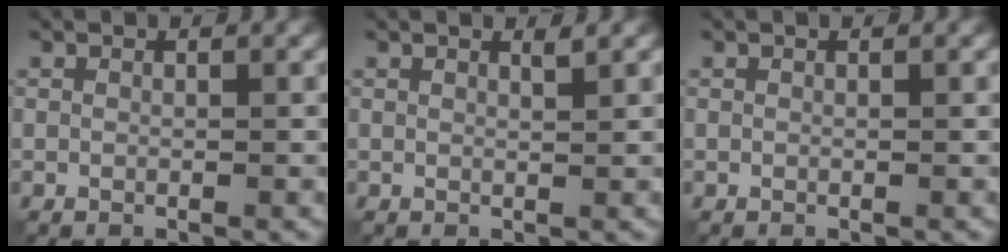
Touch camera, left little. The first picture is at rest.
{"total": 0.8, "force": [0.6, 0.1, 0.5], "torque": [-0.004, 0.001, 0.008]}
{"total": 0.0}